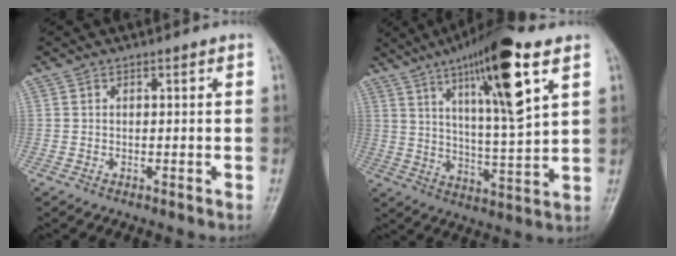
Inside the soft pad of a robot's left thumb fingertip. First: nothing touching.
{"total": 18.3, "force": [8.9, 3.2, 15.7], "torque": [-0.250, -0.034, 0.151]}